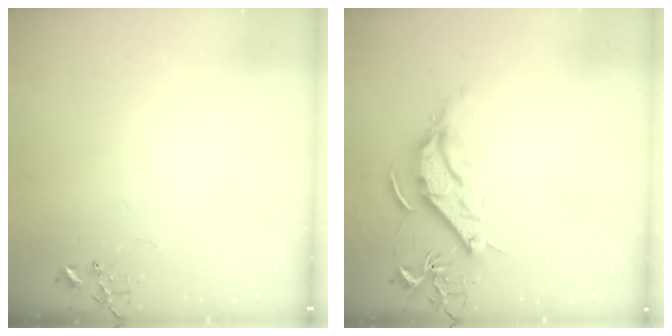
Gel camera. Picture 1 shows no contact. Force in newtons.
{"total": 9.8, "press": 9.8, "slide": 0.5}